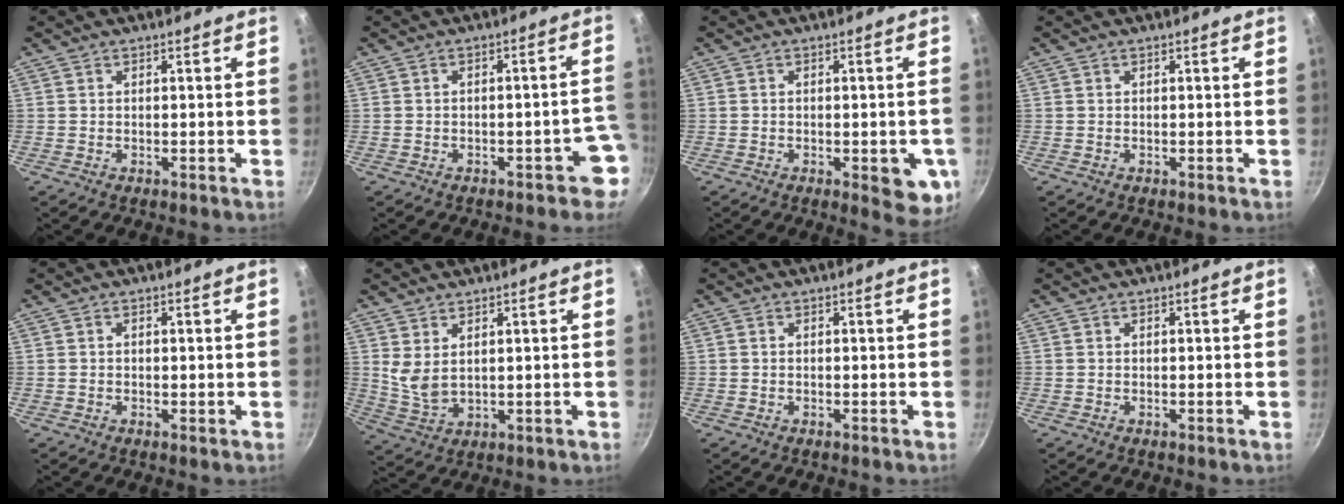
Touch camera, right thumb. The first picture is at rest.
{"total": 4.6, "force": [-2.2, 2.4, 3.3], "torque": [0.005, 0.042, -0.020]}
{"total": 8.3, "force": [-2.3, 3.4, 7.2], "torque": [-0.058, 0.003, -0.025]}
{"total": 0.0}
{"total": 0.6, "force": [0.0, 0.5, 0.4], "torque": [-0.004, 0.002, 0.000]}
{"total": 5.1, "force": [2.4, 2.6, 3.6], "torque": [-0.066, -0.027, 0.058]}
{"total": 0.0}
{"total": 0.0}